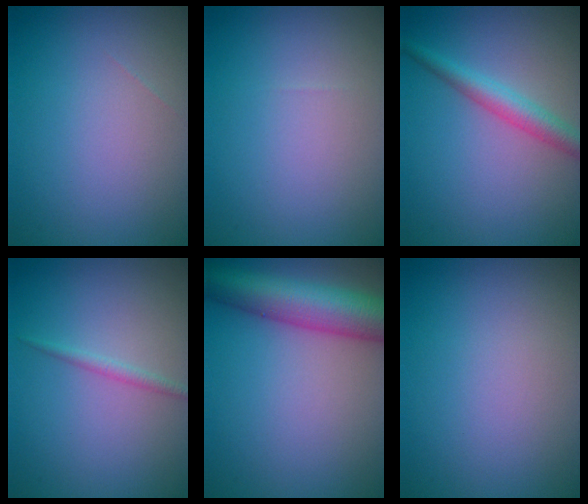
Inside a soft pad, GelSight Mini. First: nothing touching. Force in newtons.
{"total": 0.0}
{"total": 2.9, "press": 2.9, "slide": 0.1}
{"total": 1.0, "press": 1.0, "slide": 0.1}
{"total": 8.1, "press": 8.1, "slide": 0.2}
{"total": 0.0}